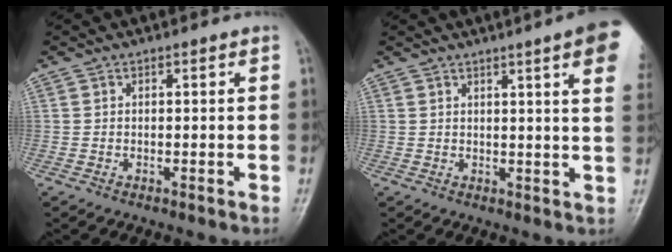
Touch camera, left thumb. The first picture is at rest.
{"total": 11.0, "force": [5.8, 0.9, 9.3], "torque": [-0.104, -0.012, 0.058]}